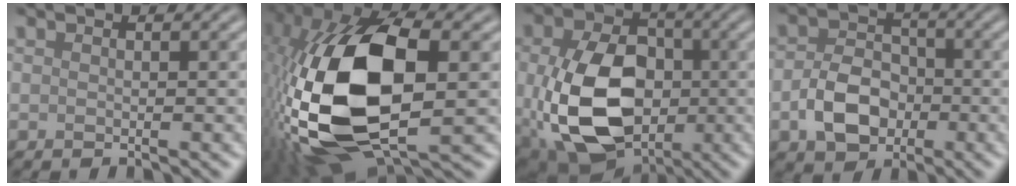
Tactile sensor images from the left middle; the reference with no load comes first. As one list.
[{"total": 17.2, "force": [-1.2, 9.0, 14.6], "torque": [-0.318, 0.000, -0.021]}, {"total": 12.6, "force": [-1.9, 8.7, 9.0], "torque": [-0.202, -0.023, -0.031]}, {"total": 5.0, "force": [-1.6, 3.7, 2.9], "torque": [-0.056, 0.004, -0.032]}]